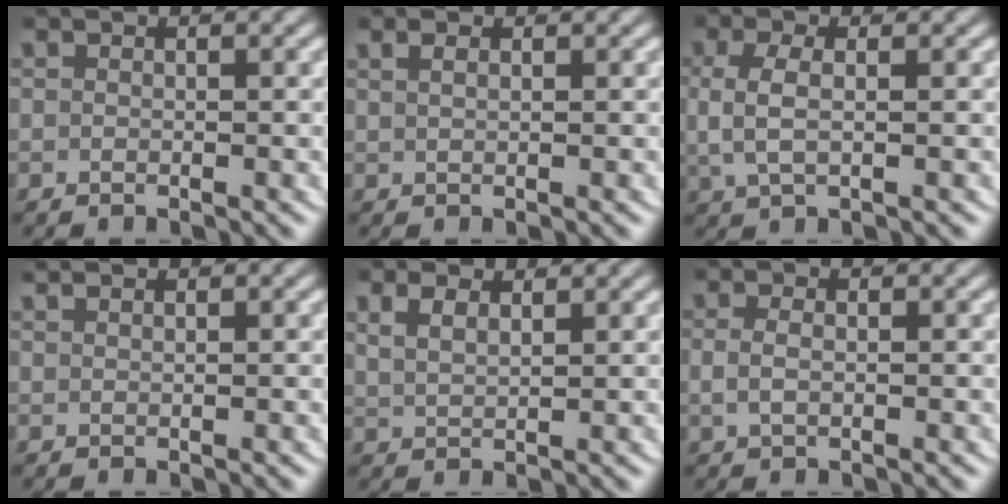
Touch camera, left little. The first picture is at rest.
{"total": 0.8, "force": [0.5, -0.1, 0.6], "torque": [-0.008, -0.001, 0.014]}
{"total": 3.1, "force": [0.4, 1.5, 2.7], "torque": [-0.065, -0.004, 0.013]}
{"total": 0.9, "force": [0.8, -0.4, 0.2], "torque": [0.000, 0.000, 0.018]}
{"total": 2.1, "force": [1.7, 0.6, 1.1], "torque": [-0.023, -0.006, 0.039]}
{"total": 1.4, "force": [-0.2, 0.7, 1.2], "torque": [-0.030, -0.008, 0.003]}